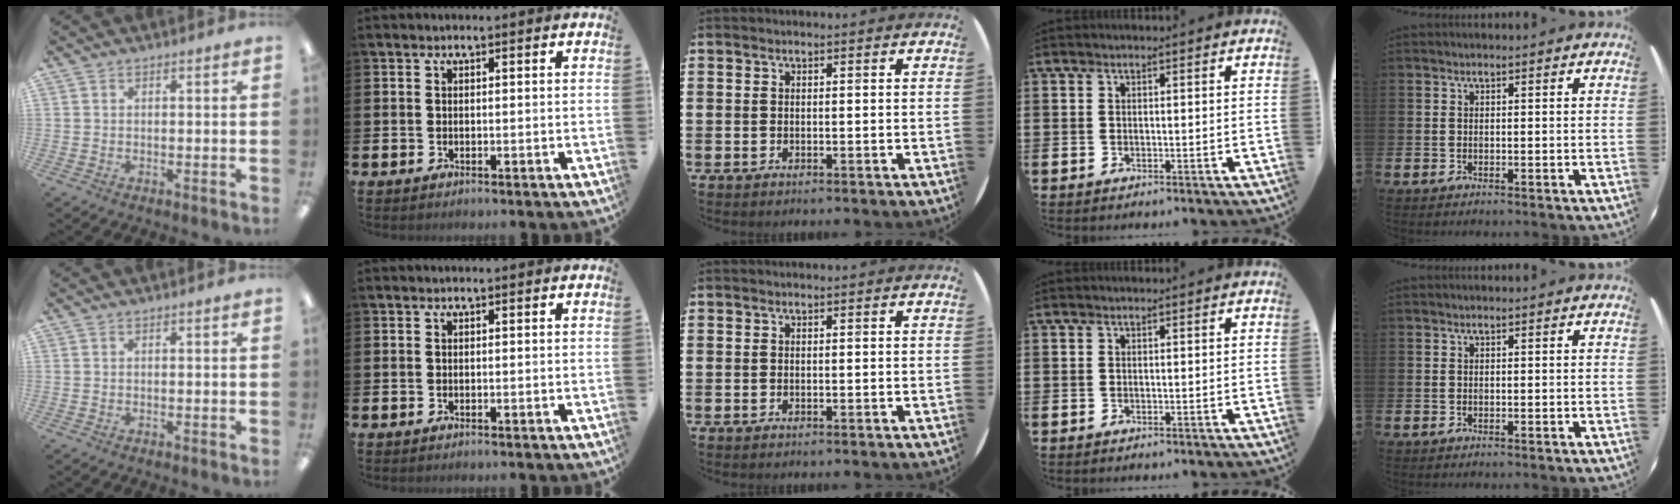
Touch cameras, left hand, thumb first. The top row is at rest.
{}